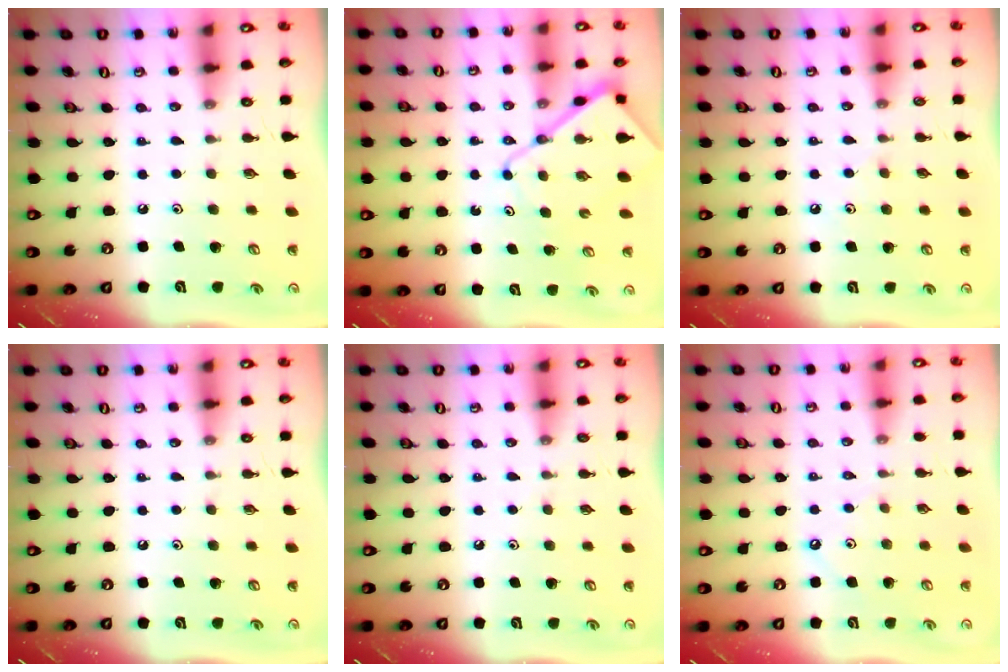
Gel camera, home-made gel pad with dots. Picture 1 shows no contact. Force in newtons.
{"total": 10.0, "press": 9.9, "slide": 1.1}
{"total": 4.0, "press": 3.9, "slide": 0.7}
{"total": 0.0}
{"total": 2.6, "press": 2.6, "slide": 0.4}
{"total": 1.0, "press": 0.9, "slide": 0.2}